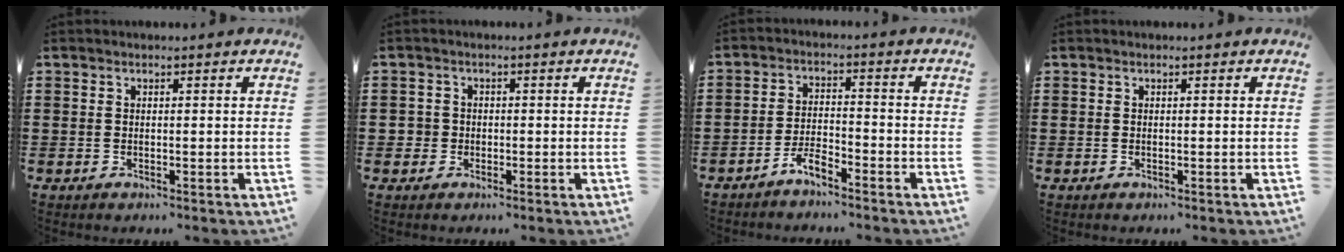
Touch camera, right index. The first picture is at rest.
{"total": 1.9, "force": [-0.3, 1.9, 0.3], "torque": [-0.012, 0.006, -0.010]}
{"total": 3.6, "force": [-3.3, 0.5, 1.4], "torque": [-0.042, 0.004, -0.070]}
{"total": 0.0}